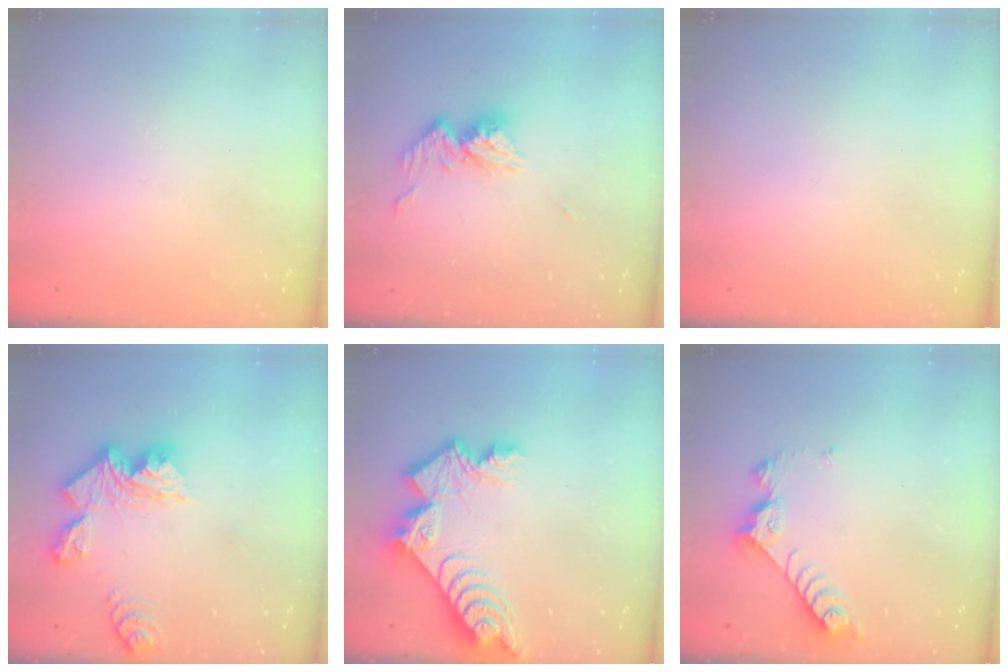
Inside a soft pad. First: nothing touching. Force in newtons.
{"total": 11.2, "press": 11.1, "slide": 1.0}
{"total": 0.0}
{"total": 16.6, "press": 16.5, "slide": 1.9}
{"total": 14.9, "press": 14.8, "slide": 1.5}
{"total": 7.7, "press": 7.6, "slide": 0.5}